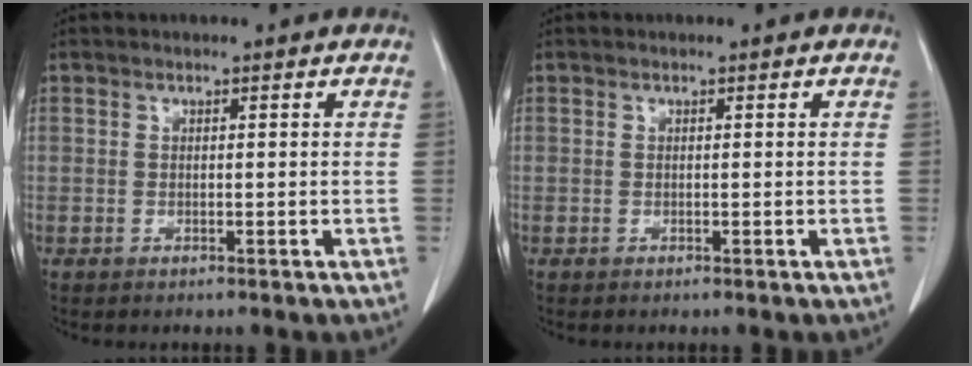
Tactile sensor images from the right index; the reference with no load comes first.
{"total": 0.0}